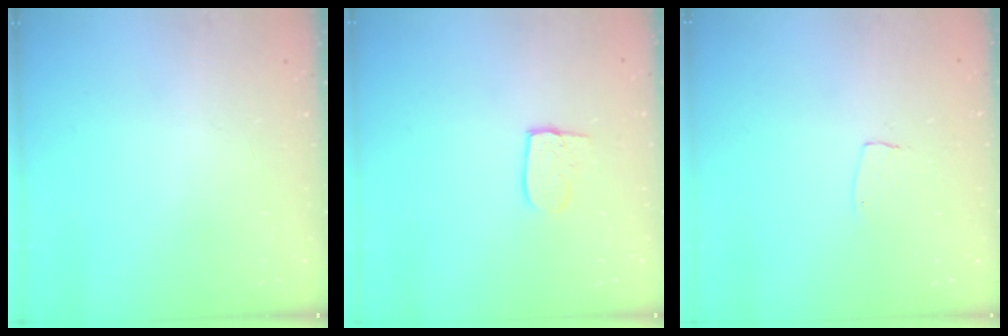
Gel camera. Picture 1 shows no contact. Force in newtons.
{"total": 7.7, "press": 7.7, "slide": 0.6}
{"total": 2.6, "press": 2.6, "slide": 0.1}